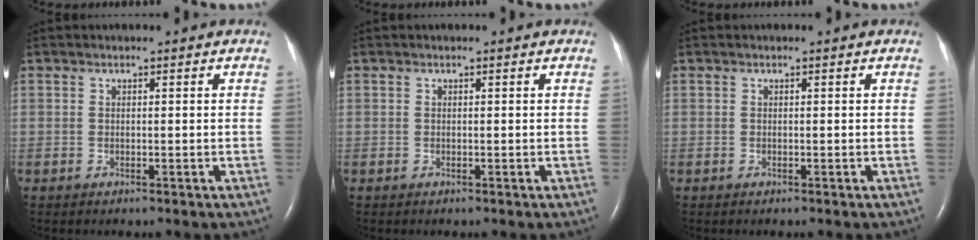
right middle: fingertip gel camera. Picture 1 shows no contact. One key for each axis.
{"total": 0.0}
{"total": 0.0}